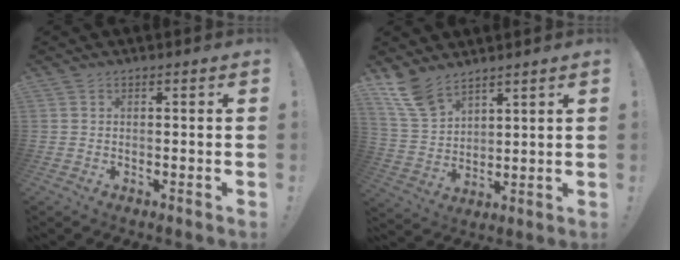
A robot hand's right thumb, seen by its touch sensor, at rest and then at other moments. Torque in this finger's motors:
{"motor_torque": [-0.10, 0.08, 0.52, 0.60, 0.00]}